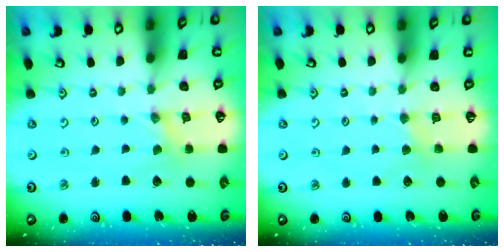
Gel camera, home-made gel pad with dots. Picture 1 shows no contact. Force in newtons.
{"total": 2.8, "press": 2.8, "slide": 0.5}